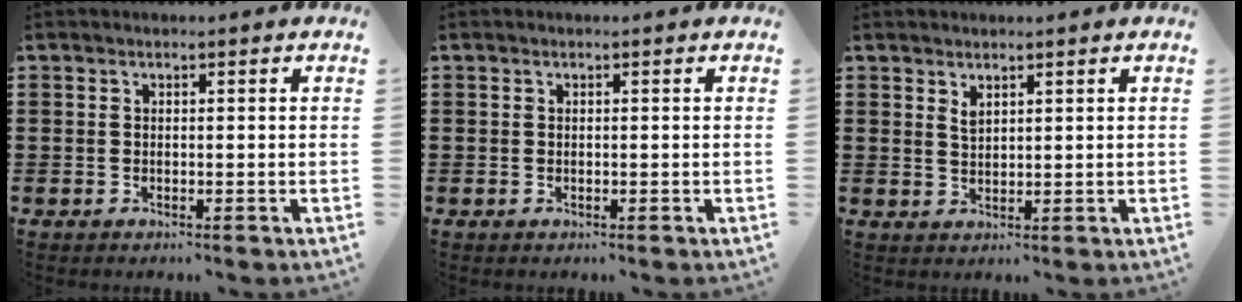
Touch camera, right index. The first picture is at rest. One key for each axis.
{"total": 0.0}
{"total": 1.4, "fx": 1.1, "fy": 0.6, "fz": 0.6, "tx": -0.014, "ty": 0.002, "tz": 0.020}